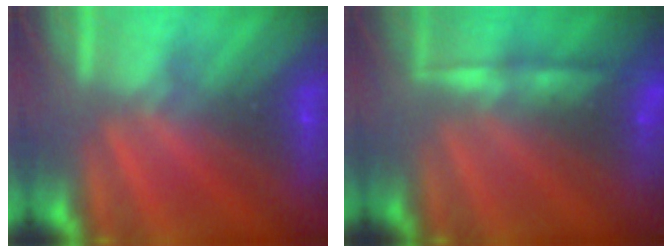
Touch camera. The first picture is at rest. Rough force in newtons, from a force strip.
{"total": 6.8}